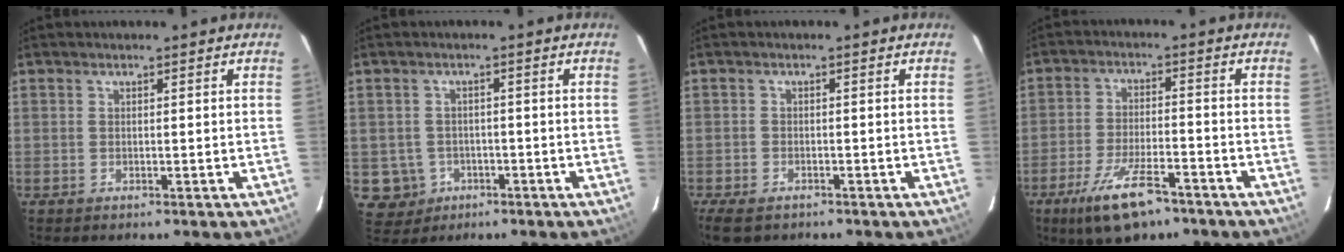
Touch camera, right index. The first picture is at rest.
{"total": 5.7, "force": [-1.9, 5.3, 0.7], "torque": [-0.031, 0.012, -0.016]}
{"total": 5.6, "force": [-4.0, 3.1, 2.5], "torque": [-0.070, -0.016, -0.069]}
{"total": 11.6, "force": [-7.7, 3.9, 7.8], "torque": [-0.173, -0.021, -0.132]}